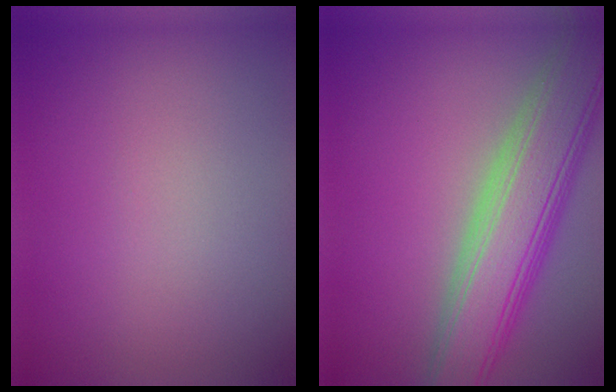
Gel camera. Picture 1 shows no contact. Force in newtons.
{"total": 8.5, "press": 8.5, "slide": 0.3}